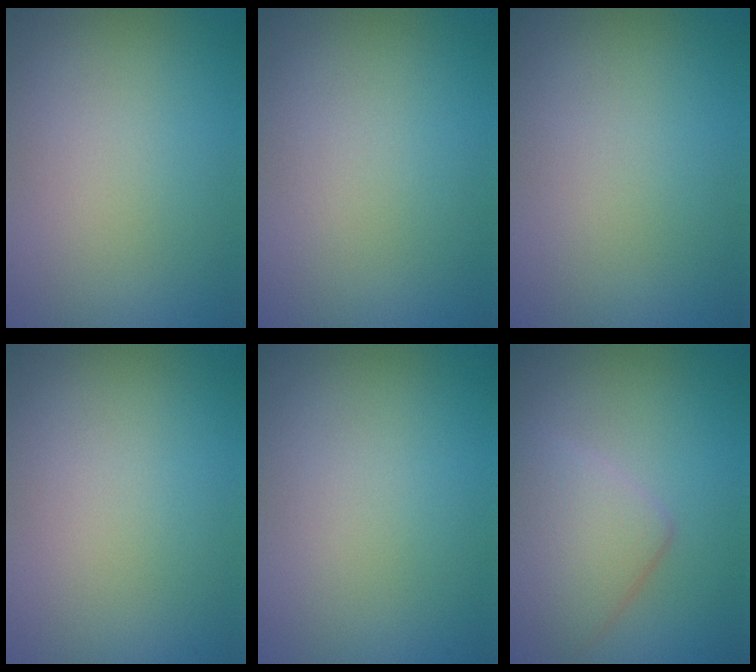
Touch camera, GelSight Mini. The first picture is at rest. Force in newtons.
{"total": 0.0}
{"total": 0.0}
{"total": 0.0}
{"total": 0.0}
{"total": 4.2, "press": 4.2, "slide": 0.1}